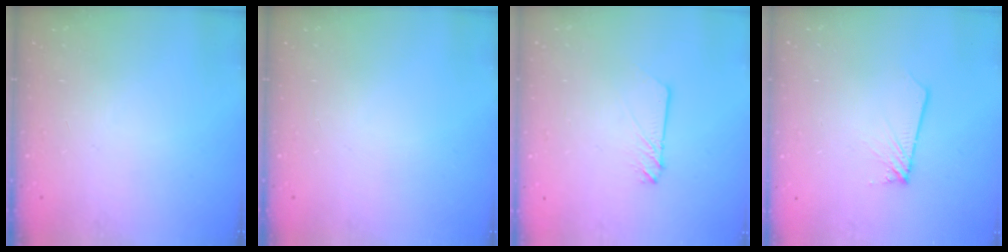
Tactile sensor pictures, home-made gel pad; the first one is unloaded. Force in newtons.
{"total": 0.0}
{"total": 2.3, "press": 2.3, "slide": 0.3}
{"total": 1.9, "press": 1.9, "slide": 0.1}